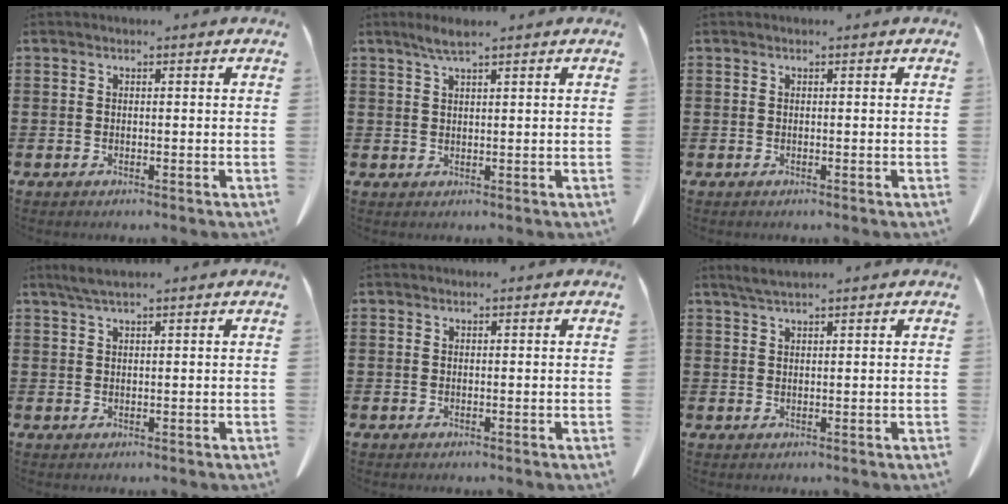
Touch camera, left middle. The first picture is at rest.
{"total": 2.6, "force": [1.8, 0.2, 1.9], "torque": [-0.039, 0.000, 0.032]}
{"total": 0.0}
{"total": 2.3, "force": [1.6, 0.2, 1.6], "torque": [-0.033, 0.000, 0.030]}
{"total": 0.0}
{"total": 1.9, "force": [1.6, -0.1, 1.0], "torque": [-0.023, -0.001, 0.031]}